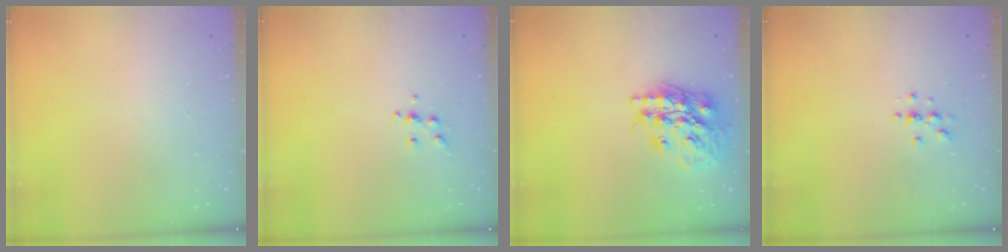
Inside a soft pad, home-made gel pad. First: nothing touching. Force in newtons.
{"total": 5.0, "press": 4.8, "slide": 1.0}
{"total": 19.9, "press": 19.8, "slide": 2.4}
{"total": 3.0, "press": 3.0, "slide": 0.4}